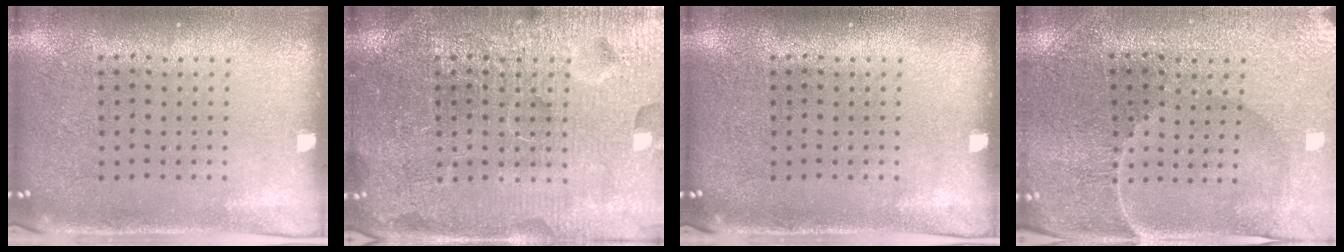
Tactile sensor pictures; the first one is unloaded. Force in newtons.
{"total": 7.2, "press": 7.1, "slide": 0.9}
{"total": 0.0}
{"total": 1.5, "press": 1.5, "slide": 0.1}